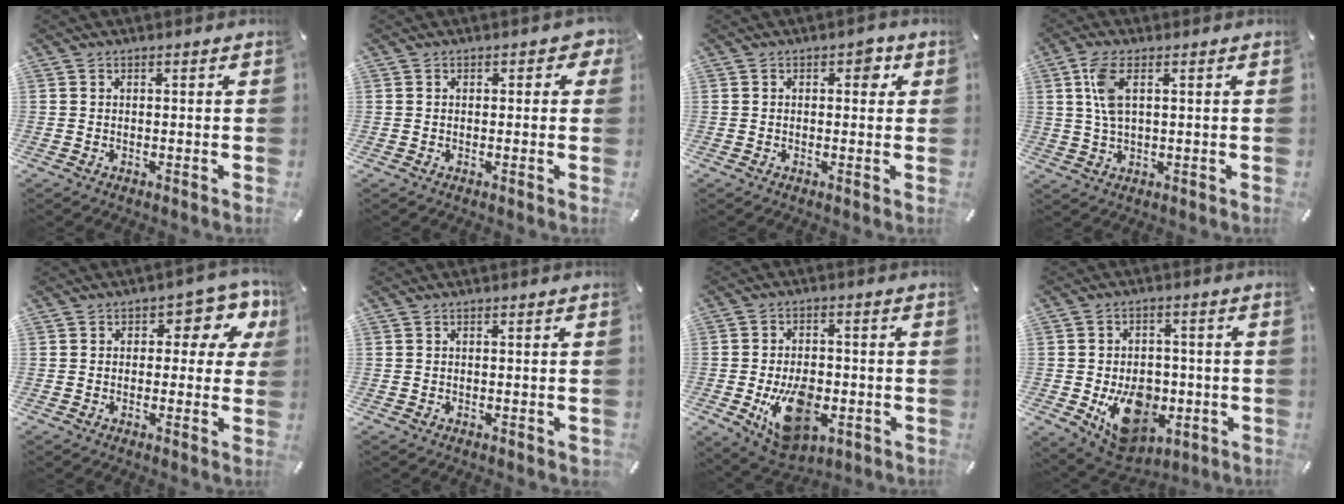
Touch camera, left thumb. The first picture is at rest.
{"total": 2.1, "force": [0.2, 1.4, 1.5], "torque": [-0.014, 0.002, -0.002]}
{"total": 2.7, "force": [0.6, 1.7, 2.0], "torque": [-0.020, 0.002, 0.002]}
{"total": 6.5, "force": [1.9, 2.7, 5.6], "torque": [-0.130, 0.002, 0.029]}
{"total": 7.8, "force": [2.7, 4.7, 5.6], "torque": [-0.059, -0.017, 0.039]}
{"total": 0.0}
{"total": 14.0, "force": [-3.5, 8.8, 10.3], "torque": [-0.166, -0.001, -0.056]}
{"total": 14.3, "force": [-3.3, 10.8, 8.8], "torque": [-0.118, 0.005, -0.046]}